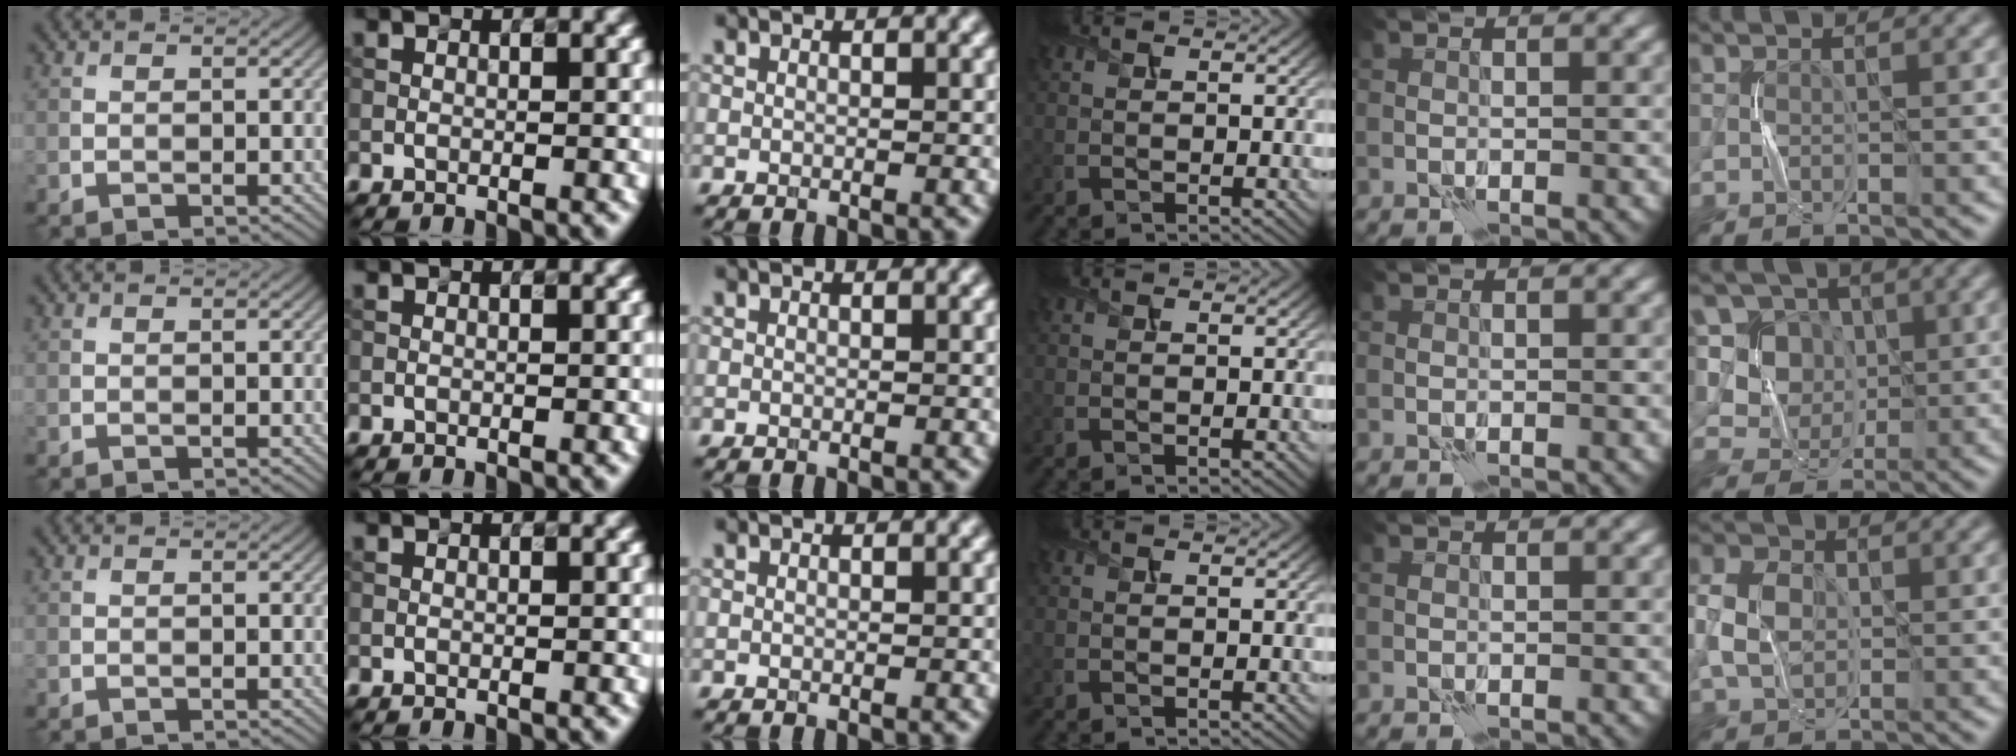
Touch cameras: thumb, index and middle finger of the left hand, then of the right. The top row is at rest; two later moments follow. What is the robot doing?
{"motion": "press", "object": "button"}